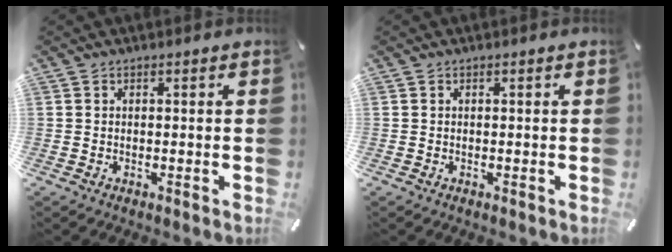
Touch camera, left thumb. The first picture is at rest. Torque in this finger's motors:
{"motor_torque": [-0.01, -0.01, 0.00, 0.00, 0.00]}